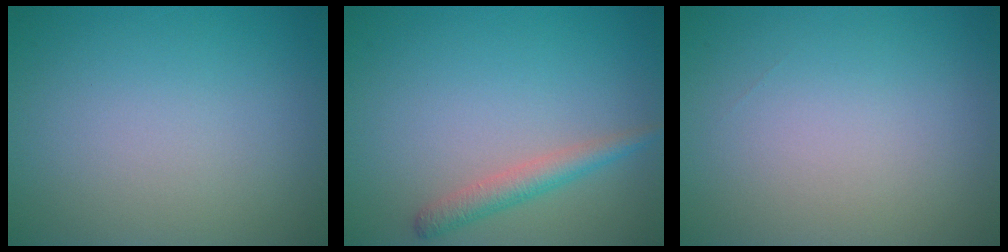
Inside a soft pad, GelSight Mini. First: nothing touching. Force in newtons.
{"total": 2.2, "press": 2.2, "slide": 0.1}
{"total": 0.0}